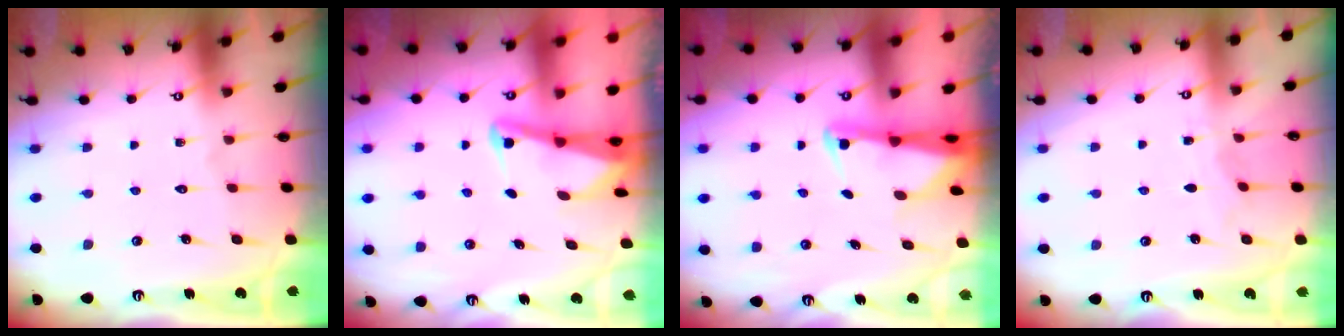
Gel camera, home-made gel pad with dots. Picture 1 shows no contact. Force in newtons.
{"total": 2.7, "press": 2.6, "slide": 0.6}
{"total": 2.5, "press": 2.5, "slide": 0.5}
{"total": 3.5, "press": 3.5, "slide": 0.2}